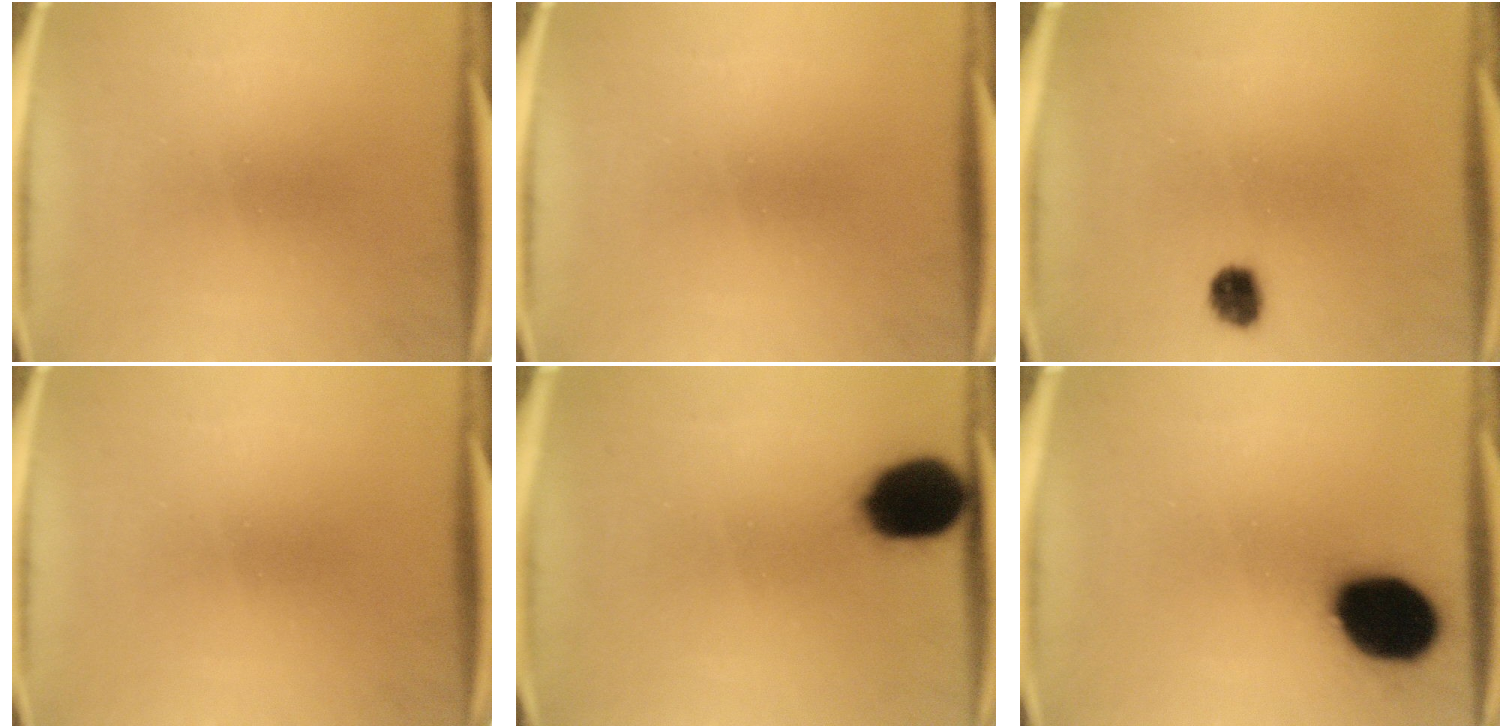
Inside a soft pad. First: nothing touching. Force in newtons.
{"total": 0.0}
{"total": 4.2}
{"total": 0.0}
{"total": 13.4}
{"total": 18.7}